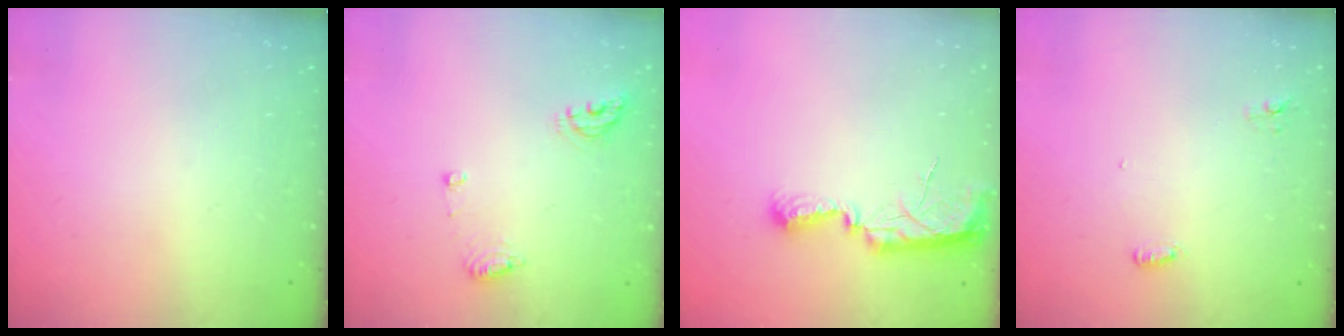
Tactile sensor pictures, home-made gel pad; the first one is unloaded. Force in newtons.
{"total": 6.9, "press": 6.8, "slide": 0.9}
{"total": 10.0, "press": 8.9, "slide": 4.5}
{"total": 3.6, "press": 3.5, "slide": 0.9}